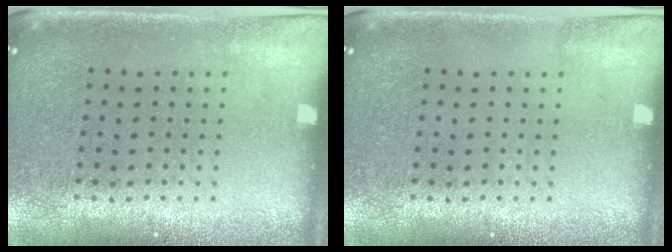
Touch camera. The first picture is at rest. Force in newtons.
{"total": 0.0}